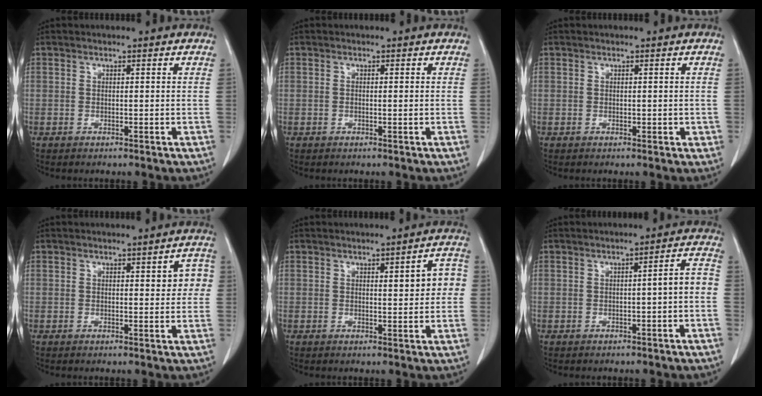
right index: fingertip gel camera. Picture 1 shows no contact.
{"total": 0.9, "force": [0.0, 0.2, 0.9], "torque": [-0.020, -0.002, 0.001]}
{"total": 1.2, "force": [0.0, 0.7, 0.9], "torque": [-0.010, -0.002, 0.001]}
{"total": 3.6, "force": [0.6, 1.3, 3.3], "torque": [-0.030, 0.009, 0.006]}
{"total": 5.0, "force": [0.7, 1.4, 4.8], "torque": [-0.056, 0.014, 0.009]}
{"total": 3.7, "force": [-0.9, 0.4, 3.6], "torque": [-0.043, 0.016, -0.012]}